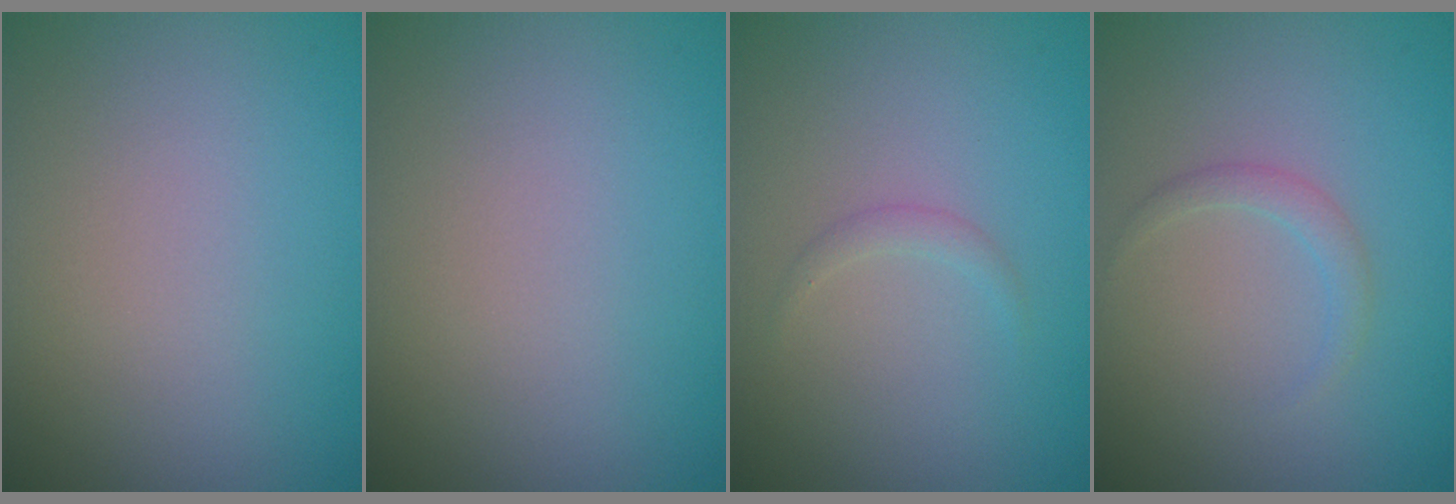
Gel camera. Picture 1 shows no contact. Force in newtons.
{"total": 0.0}
{"total": 0.8, "press": 0.8, "slide": 0.0}
{"total": 1.2, "press": 1.1, "slide": 0.1}